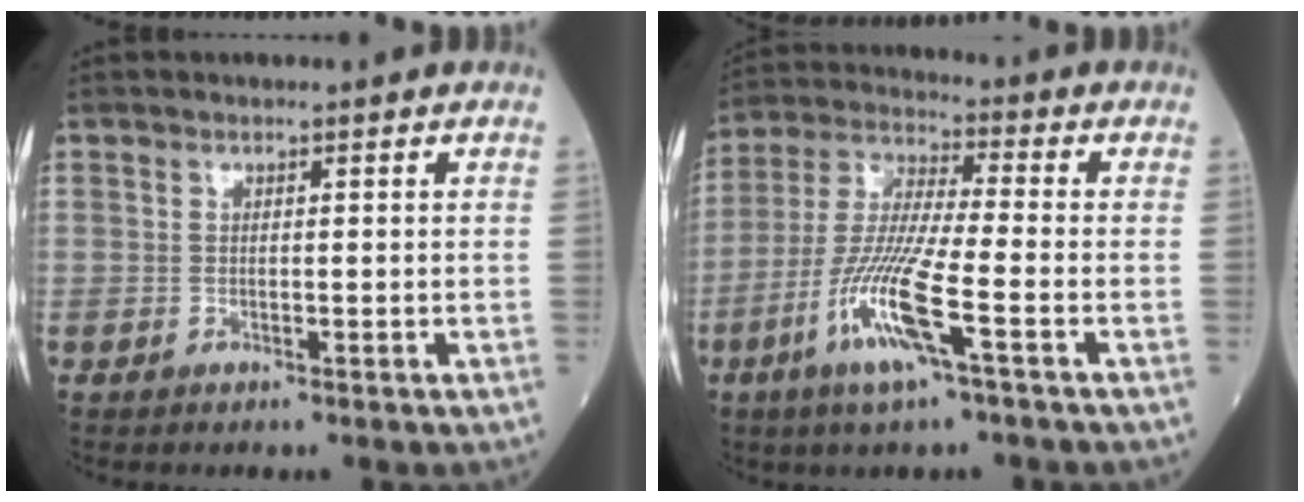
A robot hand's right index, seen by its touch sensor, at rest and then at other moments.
{"total": 12.3, "force": [-5.0, 0.4, 11.2], "torque": [-0.236, -0.012, -0.102]}